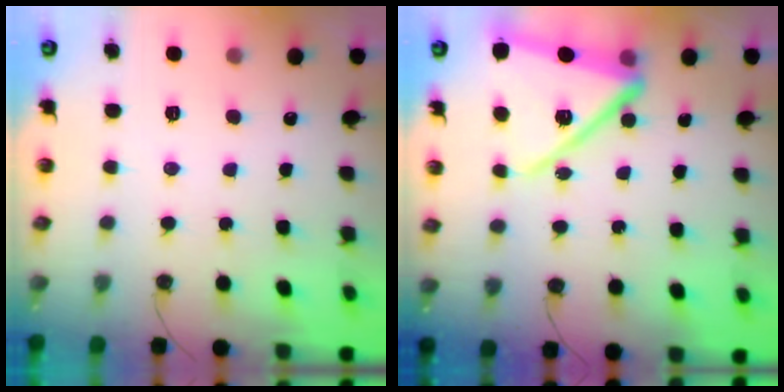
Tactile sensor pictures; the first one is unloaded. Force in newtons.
{"total": 16.0, "press": 15.9, "slide": 1.3}